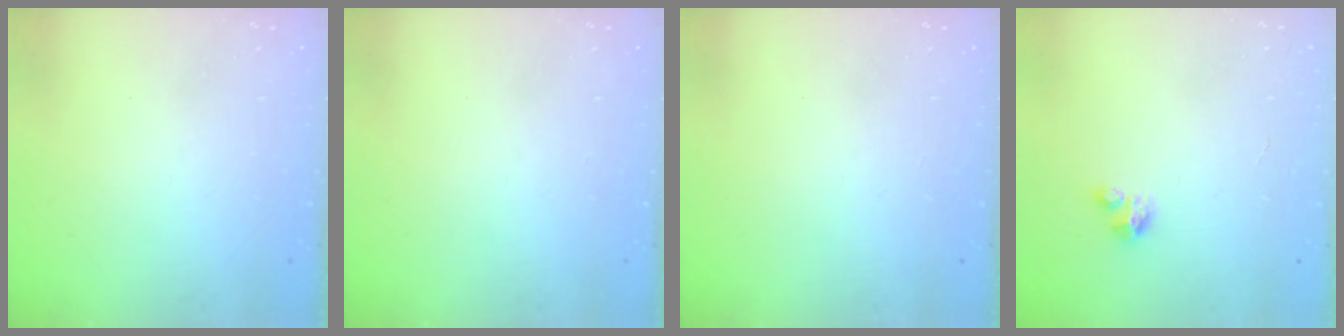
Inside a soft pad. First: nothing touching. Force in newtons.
{"total": 0.0}
{"total": 0.0}
{"total": 2.8, "press": 2.8, "slide": 0.2}